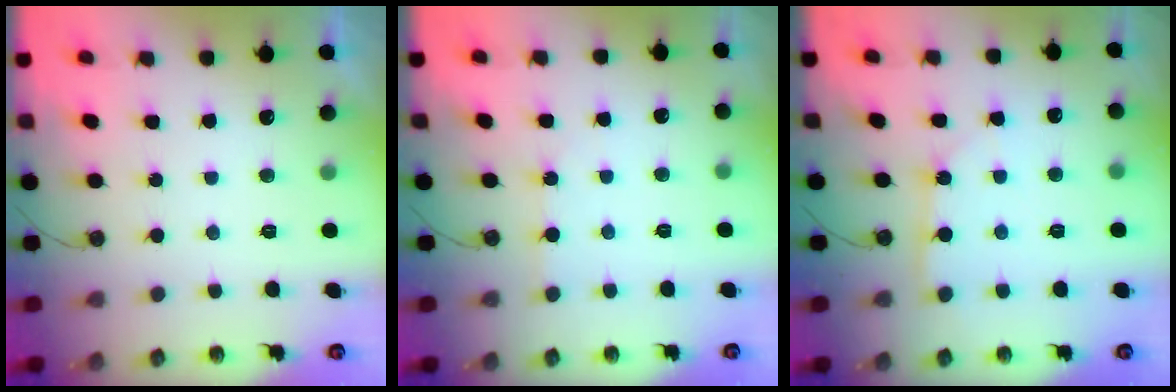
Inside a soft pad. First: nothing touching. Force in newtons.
{"total": 1.8, "press": 1.8, "slide": 0.3}
{"total": 2.9, "press": 2.9, "slide": 0.1}